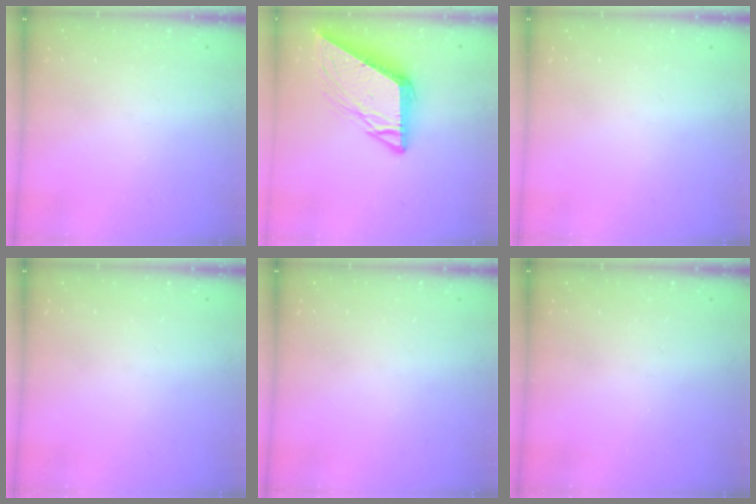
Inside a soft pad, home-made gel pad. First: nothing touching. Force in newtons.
{"total": 11.0, "press": 10.9, "slide": 1.2}
{"total": 0.0}
{"total": 0.0}
{"total": 0.0}
{"total": 0.0}